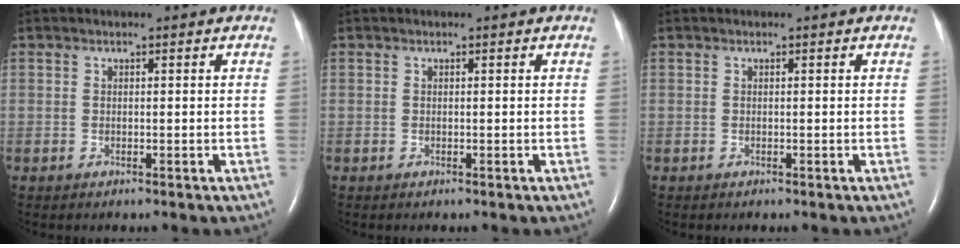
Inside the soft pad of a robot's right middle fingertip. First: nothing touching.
{"total": 0.0}
{"total": 0.0}